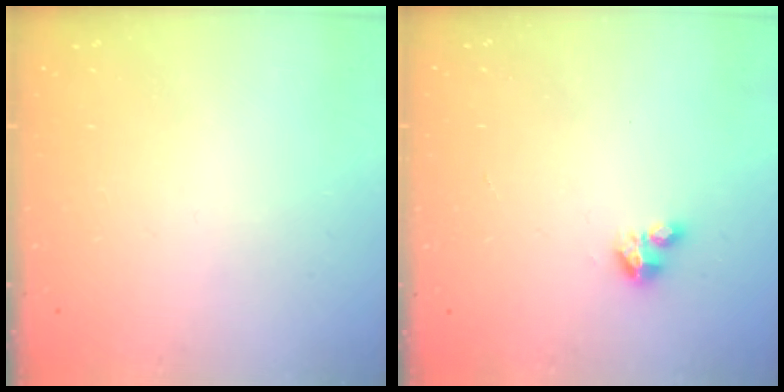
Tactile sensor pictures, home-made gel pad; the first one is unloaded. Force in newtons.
{"total": 2.8, "press": 2.8, "slide": 0.2}